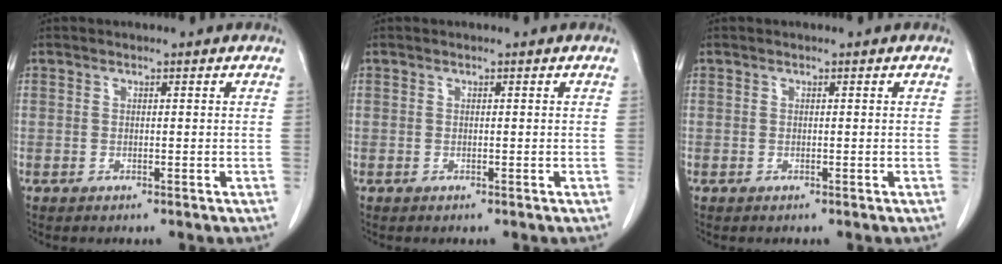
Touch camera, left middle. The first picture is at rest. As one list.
[{"total": 0.0}, {"total": 0.0}]